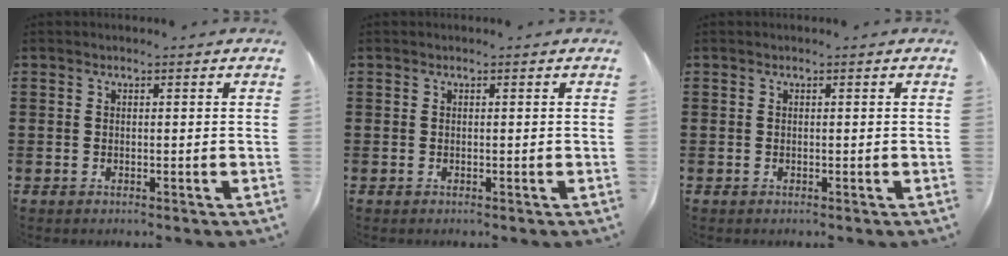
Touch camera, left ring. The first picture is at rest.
{"total": 0.0}
{"total": 0.0}